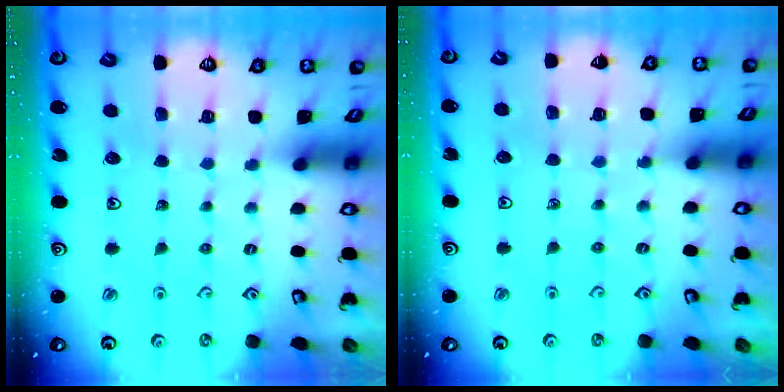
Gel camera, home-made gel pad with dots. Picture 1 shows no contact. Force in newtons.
{"total": 5.6, "press": 5.5, "slide": 1.4}